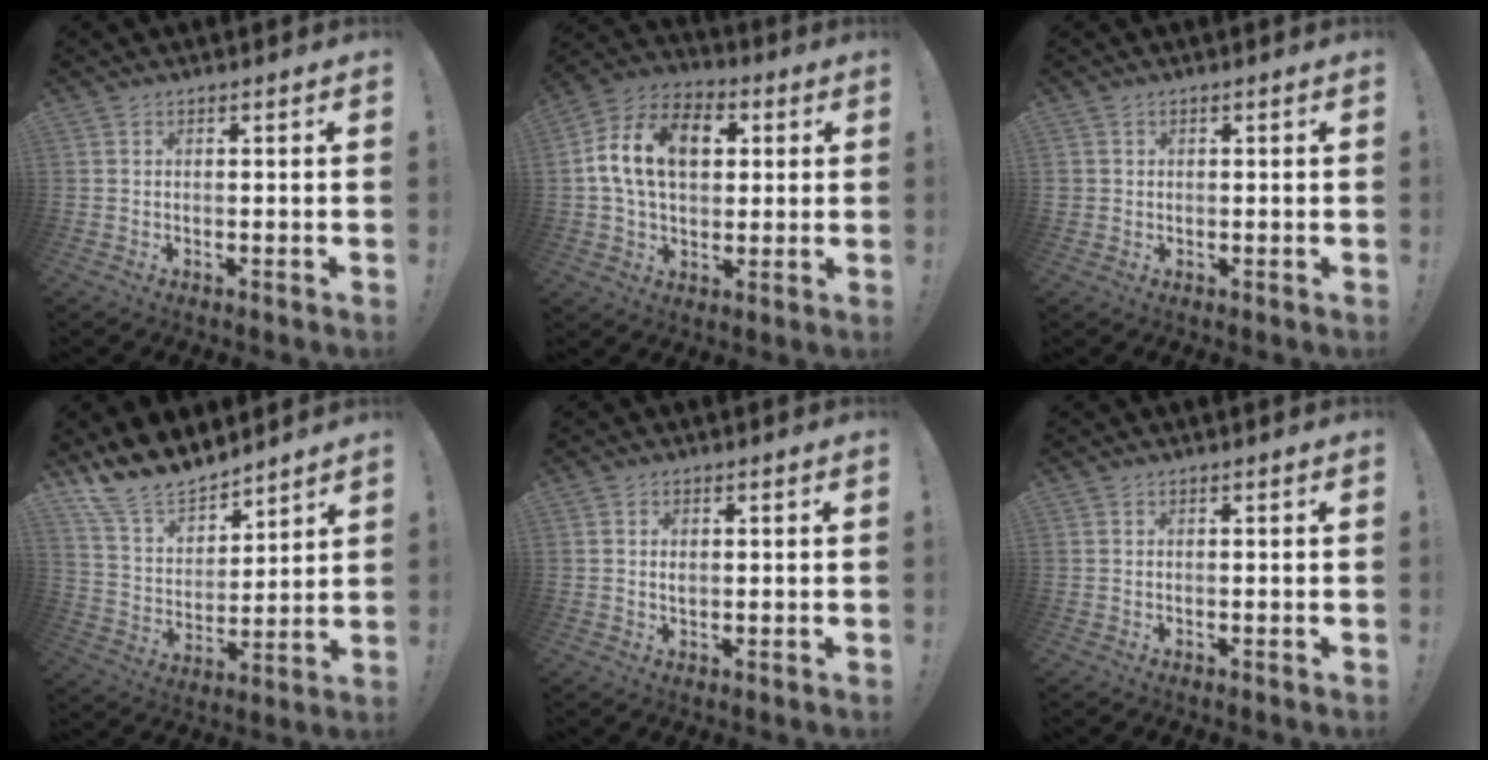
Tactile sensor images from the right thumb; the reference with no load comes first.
{"total": 17.1, "force": [3.9, 11.6, 11.9], "torque": [-0.191, 0.002, 0.069]}
{"total": 1.3, "force": [0.3, 1.3, 0.2], "torque": [0.002, 0.000, 0.005]}
{"total": 14.6, "force": [13.2, 5.5, 2.9], "torque": [-0.080, -0.108, 0.248]}
{"total": 1.4, "force": [0.3, 0.9, 1.1], "torque": [-0.018, 0.002, 0.002]}
{"total": 0.0}